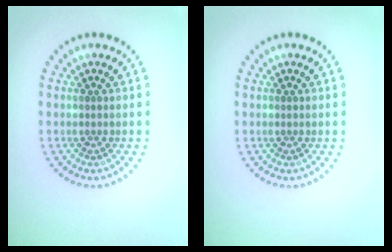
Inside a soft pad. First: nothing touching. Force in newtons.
{"total": 0.0}